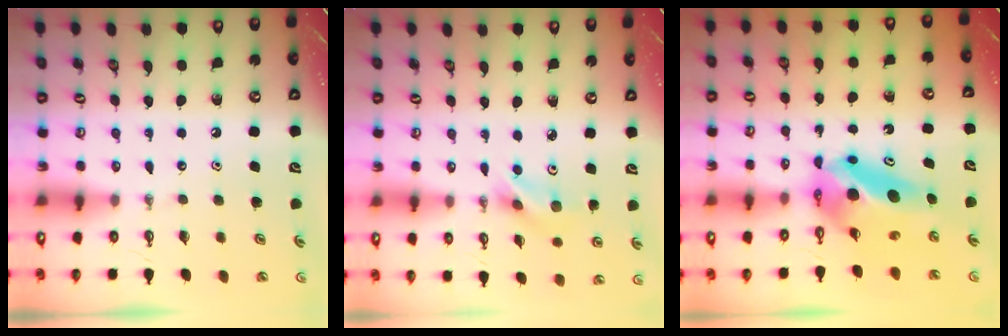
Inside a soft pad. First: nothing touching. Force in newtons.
{"total": 6.0, "press": 4.4, "slide": 4.1}
{"total": 8.7, "press": 8.3, "slide": 2.3}